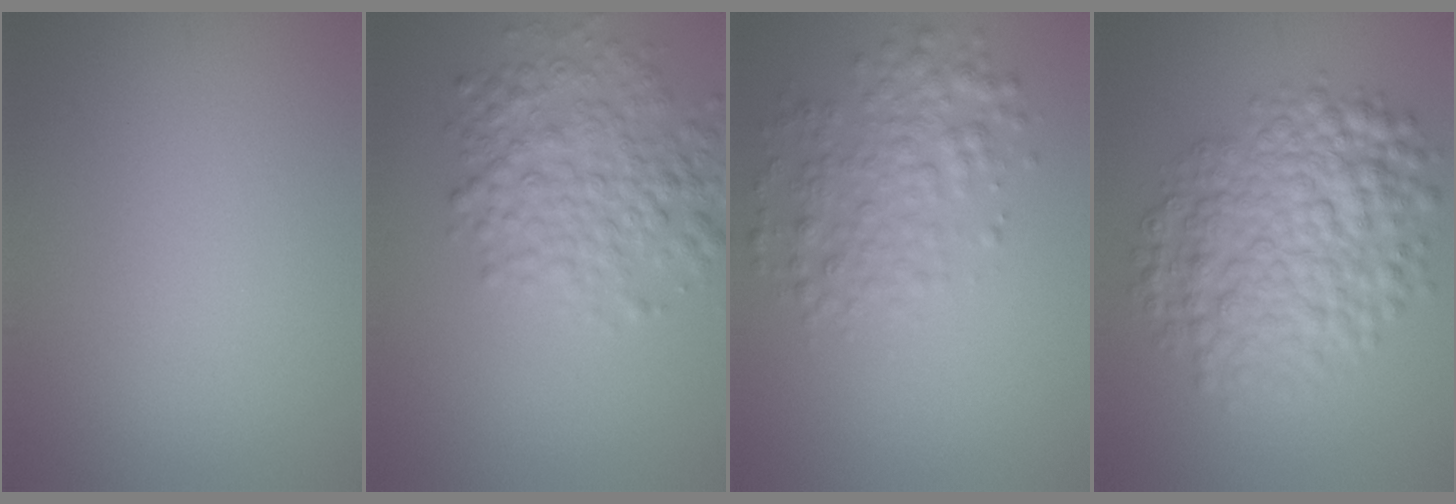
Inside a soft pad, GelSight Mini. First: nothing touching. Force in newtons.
{"total": 5.1, "press": 5.1, "slide": 0.1}
{"total": 3.8, "press": 3.8, "slide": 0.1}
{"total": 8.5, "press": 8.5, "slide": 0.2}